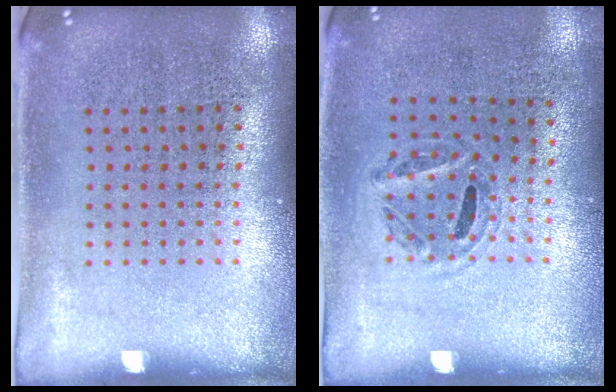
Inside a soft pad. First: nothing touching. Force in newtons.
{"total": 1.0, "press": 0.7, "slide": 0.8}